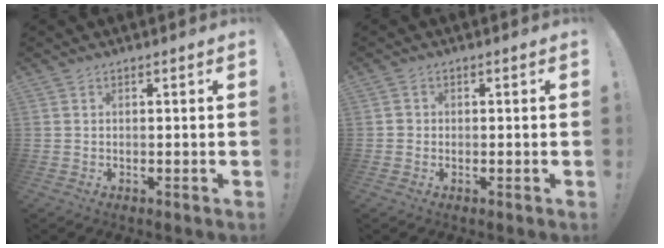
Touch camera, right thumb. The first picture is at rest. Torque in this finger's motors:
{"motor_torque": [0.12, -0.18, -0.03, 0.07, 0.02]}